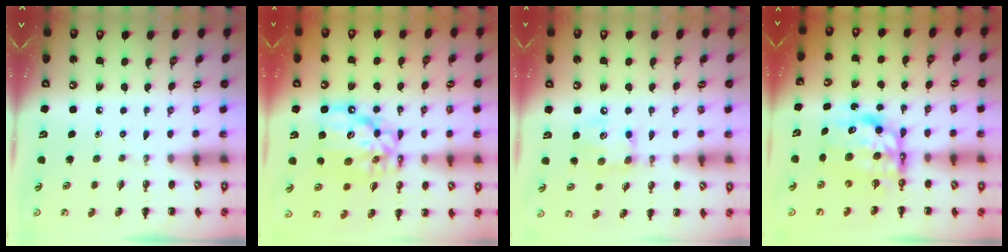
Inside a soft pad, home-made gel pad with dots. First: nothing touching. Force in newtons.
{"total": 14.1, "press": 13.5, "slide": 4.1}
{"total": 8.2, "press": 8.2, "slide": 0.5}
{"total": 9.6, "press": 9.3, "slide": 2.6}